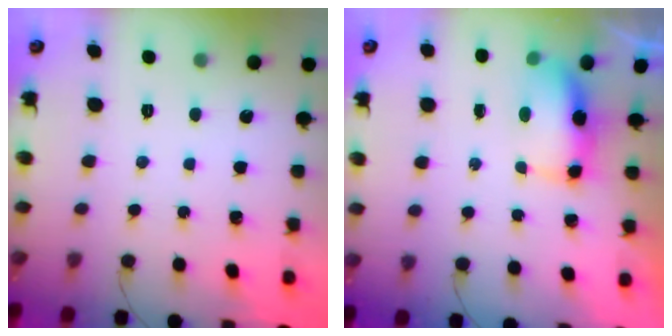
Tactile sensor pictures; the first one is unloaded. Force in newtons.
{"total": 7.0, "press": 7.0, "slide": 0.7}